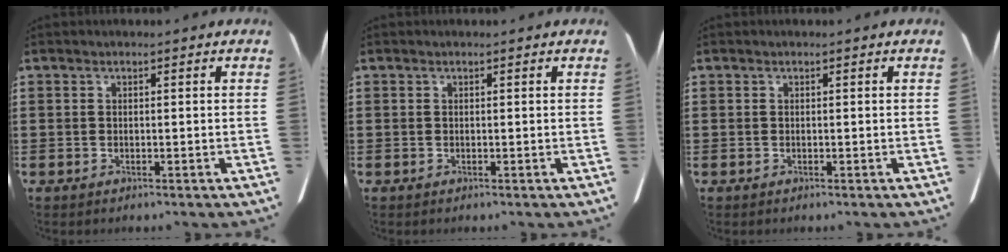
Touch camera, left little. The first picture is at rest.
{"total": 0.0}
{"total": 0.0}